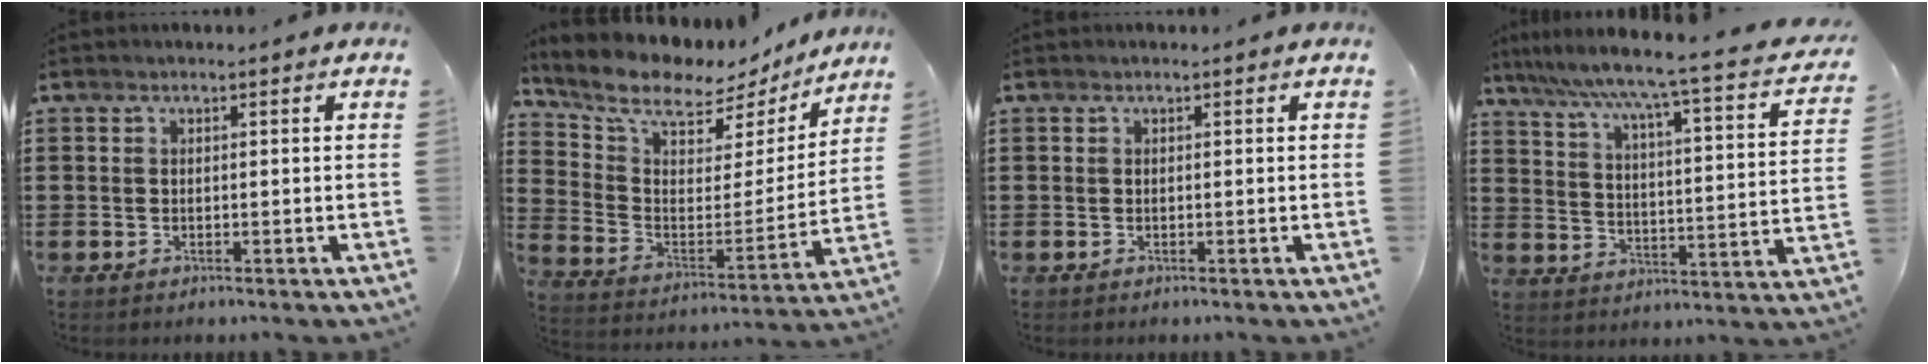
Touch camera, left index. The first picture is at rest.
{"total": 8.7, "force": [7.5, 3.2, 3.0], "torque": [-0.086, -0.059, 0.124]}
{"total": 0.0}
{"total": 5.0, "force": [3.9, -0.9, 3.0], "torque": [-0.077, -0.045, 0.049]}